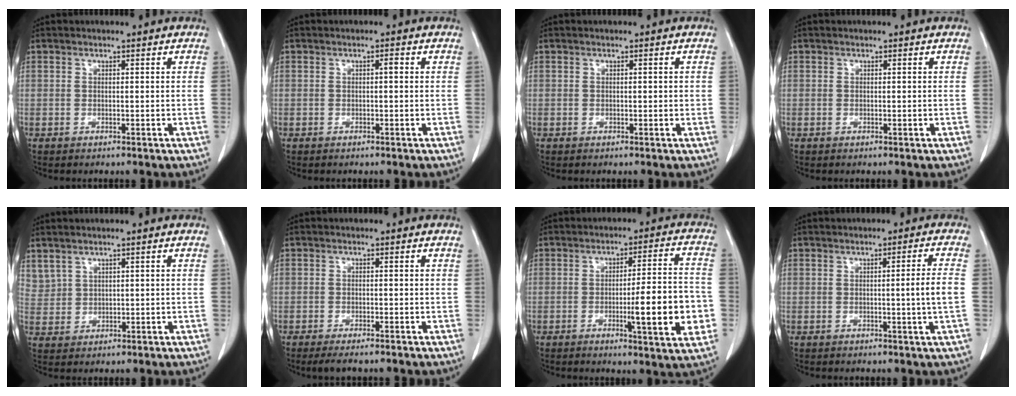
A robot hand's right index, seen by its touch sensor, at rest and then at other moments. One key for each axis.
{"total": 0.8, "fx": 0.0, "fy": 0.2, "fz": 0.7, "tx": -0.009, "ty": 0.002, "tz": 0.000}
{"total": 0.9, "fx": 0.0, "fy": 0.3, "fz": 0.8, "tx": -0.008, "ty": 0.001, "tz": 0.001}
{"total": 0.0}
{"total": 3.5, "fx": 2.6, "fy": 2.2, "fz": 0.8, "tx": -0.016, "ty": 0.007, "tz": 0.065}
{"total": 3.9, "fx": -3.2, "fy": 0.6, "fz": 2.2, "tx": -0.028, "ty": -0.007, "tz": -0.048}
{"total": 12.4, "fx": -3.1, "fy": 1.0, "fz": 12.0, "tx": -0.163, "ty": -0.001, "tz": -0.044}
{"total": 4.0, "fx": -0.5, "fy": -1.1, "fz": 3.8, "tx": -0.054, "ty": -0.005, "tz": -0.007}